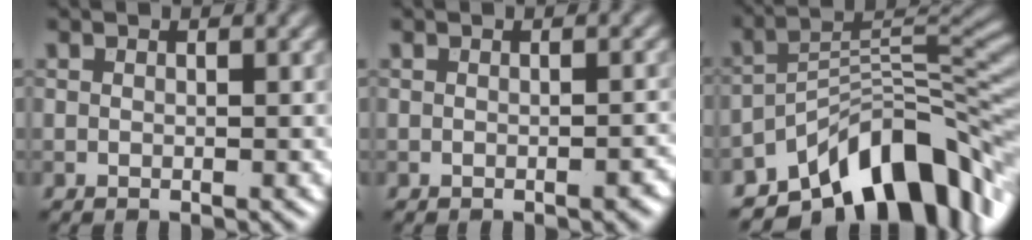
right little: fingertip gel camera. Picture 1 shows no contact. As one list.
[{"total": 1.2, "force": [-0.6, 0.3, 1.0], "torque": [-0.014, -0.002, -0.007]}, {"total": 11.6, "force": [-7.7, 4.9, 7.1], "torque": [-0.091, 0.008, -0.145]}]